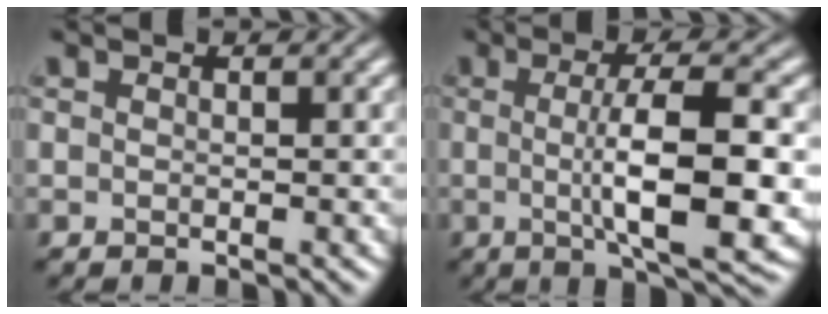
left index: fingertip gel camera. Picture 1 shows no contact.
{"total": 8.4, "force": [-0.4, 1.9, 8.2], "torque": [-0.123, -0.006, -0.003]}